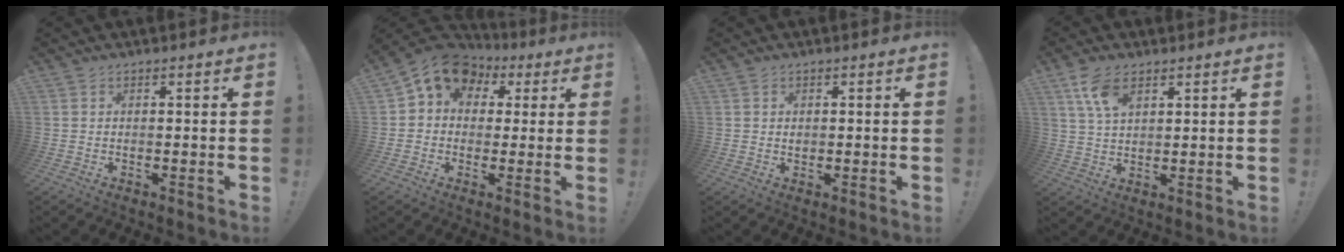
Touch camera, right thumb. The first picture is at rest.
{"total": 11.1, "force": [5.0, 8.5, 5.1], "torque": [-0.079, -0.018, 0.097]}
{"total": 1.0, "force": [0.3, 0.9, 0.1], "torque": [-0.002, 0.003, 0.006]}
{"total": 7.8, "force": [4.3, 3.9, 5.3], "torque": [-0.093, -0.013, 0.081]}